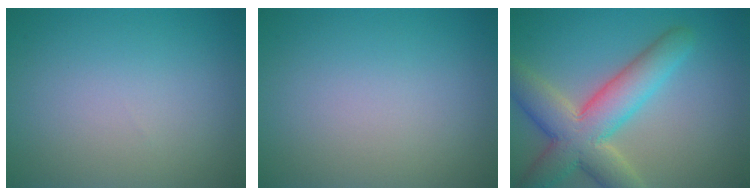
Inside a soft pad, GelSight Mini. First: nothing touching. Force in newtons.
{"total": 0.0}
{"total": 8.2, "press": 8.1, "slide": 0.8}